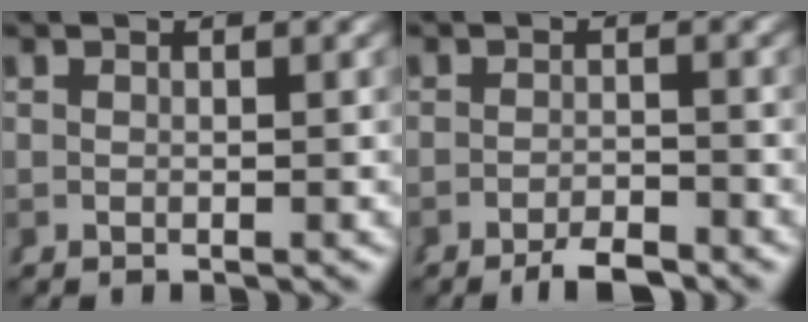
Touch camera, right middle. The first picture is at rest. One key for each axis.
{"total": 2.8, "fx": -2.6, "fy": 0.4, "fz": 1.2, "tx": -0.010, "ty": 0.000, "tz": -0.045}